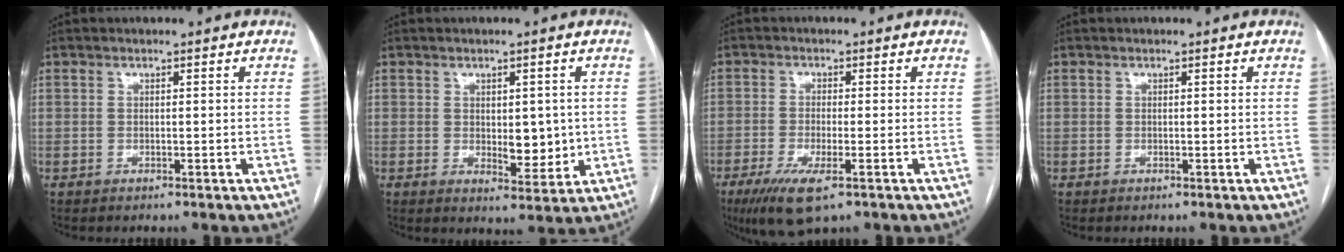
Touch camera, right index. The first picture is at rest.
{"total": 5.2, "force": [0.3, 2.8, 4.4], "torque": [-0.050, -0.005, 0.016]}
{"total": 7.4, "force": [-4.1, 1.5, 6.0], "torque": [-0.114, -0.020, -0.068]}
{"total": 0.0}